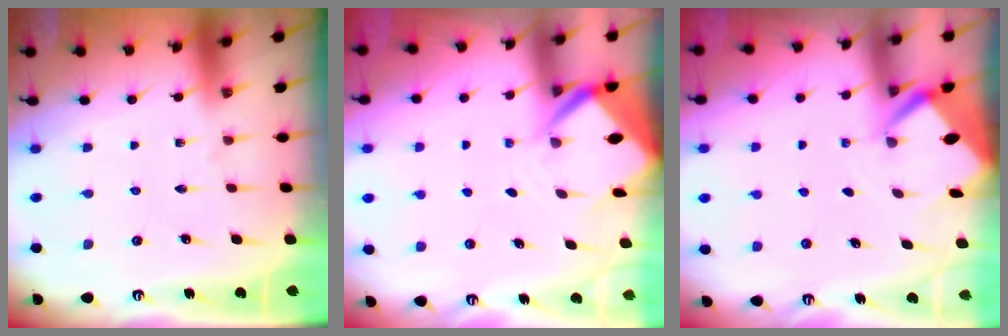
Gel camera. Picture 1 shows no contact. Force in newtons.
{"total": 5.3, "press": 5.3, "slide": 0.5}
{"total": 3.0, "press": 3.0, "slide": 0.2}